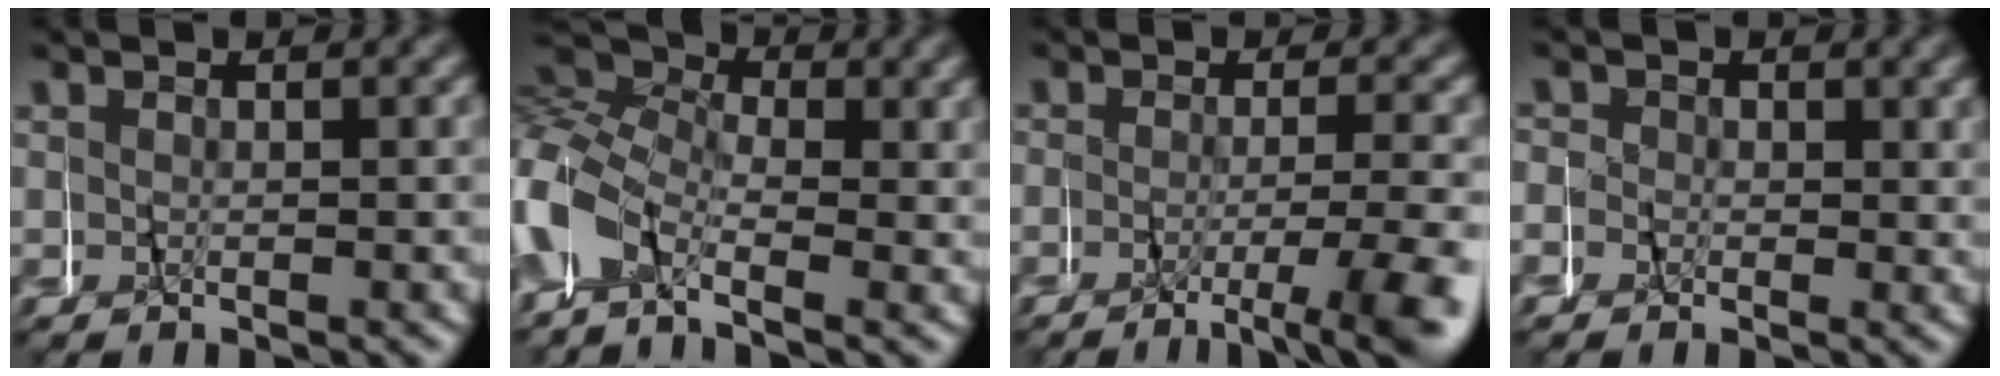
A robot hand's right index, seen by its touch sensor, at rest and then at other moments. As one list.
[{"total": 6.9, "force": [0.4, 5.8, 3.8], "torque": [-0.104, 0.002, -0.007]}, {"total": 5.3, "force": [-3.2, 0.8, 4.2], "torque": [-0.049, -0.012, -0.047]}, {"total": 1.6, "force": [0.2, 1.6, -0.2], "torque": [0.014, 0.000, -0.005]}]